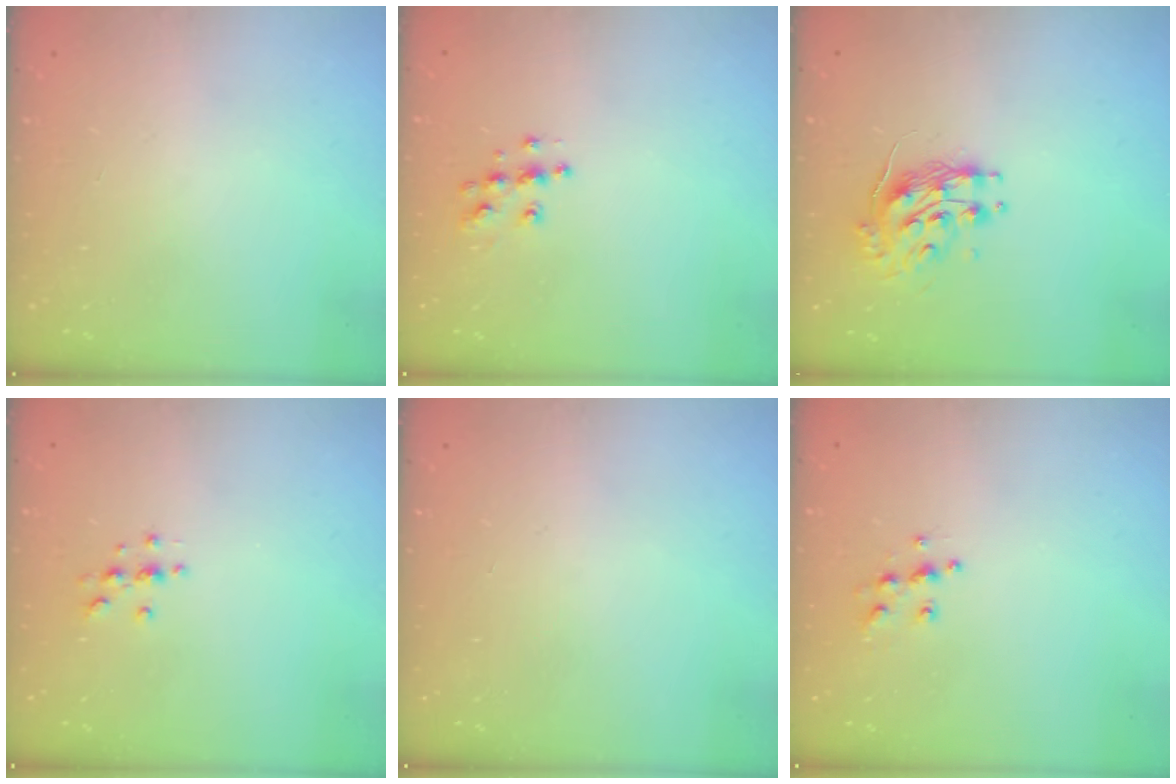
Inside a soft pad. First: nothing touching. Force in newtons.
{"total": 7.6, "press": 7.6, "slide": 0.4}
{"total": 9.3, "press": 9.3, "slide": 0.5}
{"total": 3.0, "press": 3.0, "slide": 0.4}
{"total": 0.0}
{"total": 6.4, "press": 6.4, "slide": 0.6}